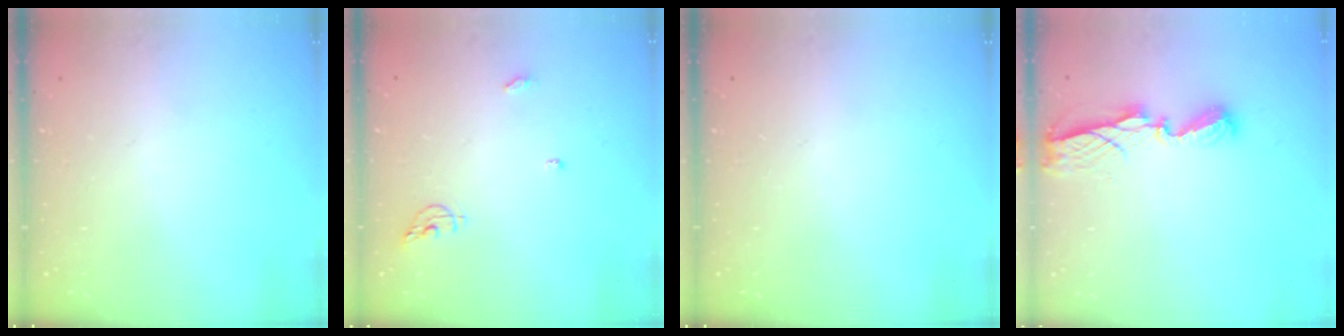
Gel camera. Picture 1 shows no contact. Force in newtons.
{"total": 6.3, "press": 6.2, "slide": 0.6}
{"total": 0.0}
{"total": 7.5, "press": 7.5, "slide": 0.5}